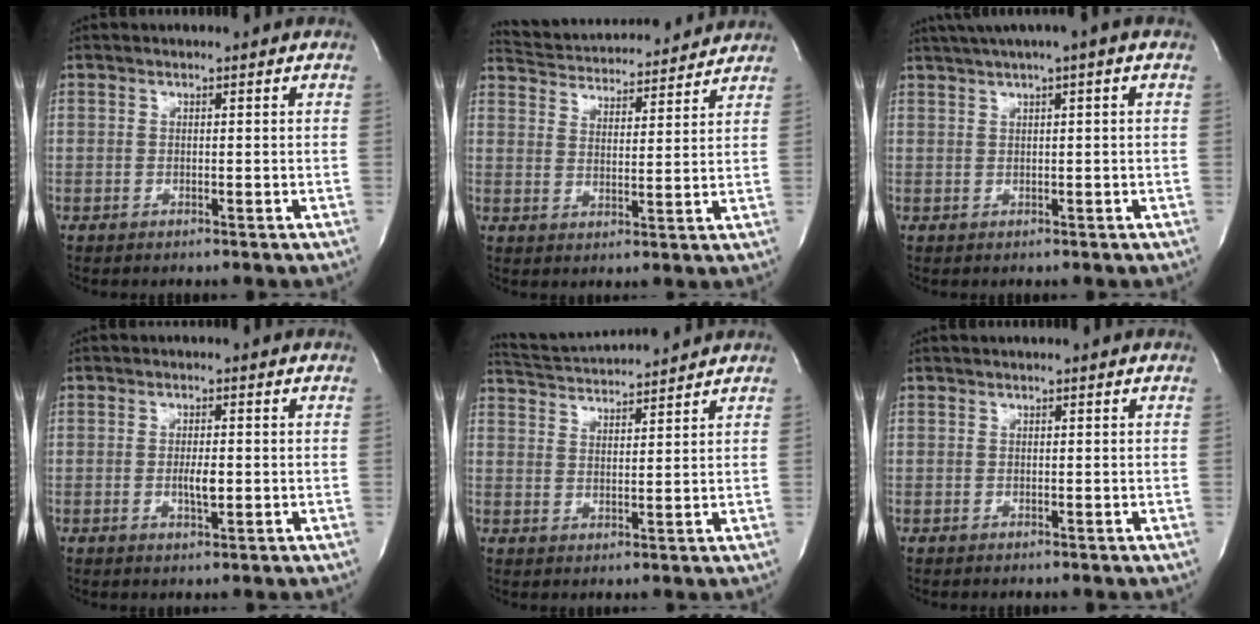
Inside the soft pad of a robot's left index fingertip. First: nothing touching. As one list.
[{"total": 15.4, "force": [14.8, 2.4, 3.5], "torque": [-0.063, 0.024, 0.214]}, {"total": 5.1, "force": [3.1, -0.5, 4.0], "torque": [-0.071, 0.025, 0.053]}, {"total": 2.8, "force": [-0.5, 0.8, 2.7], "torque": [-0.052, -0.002, -0.007]}, {"total": 9.1, "force": [8.9, -0.6, 2.1], "torque": [-0.053, 0.019, 0.147]}, {"total": 0.0}]